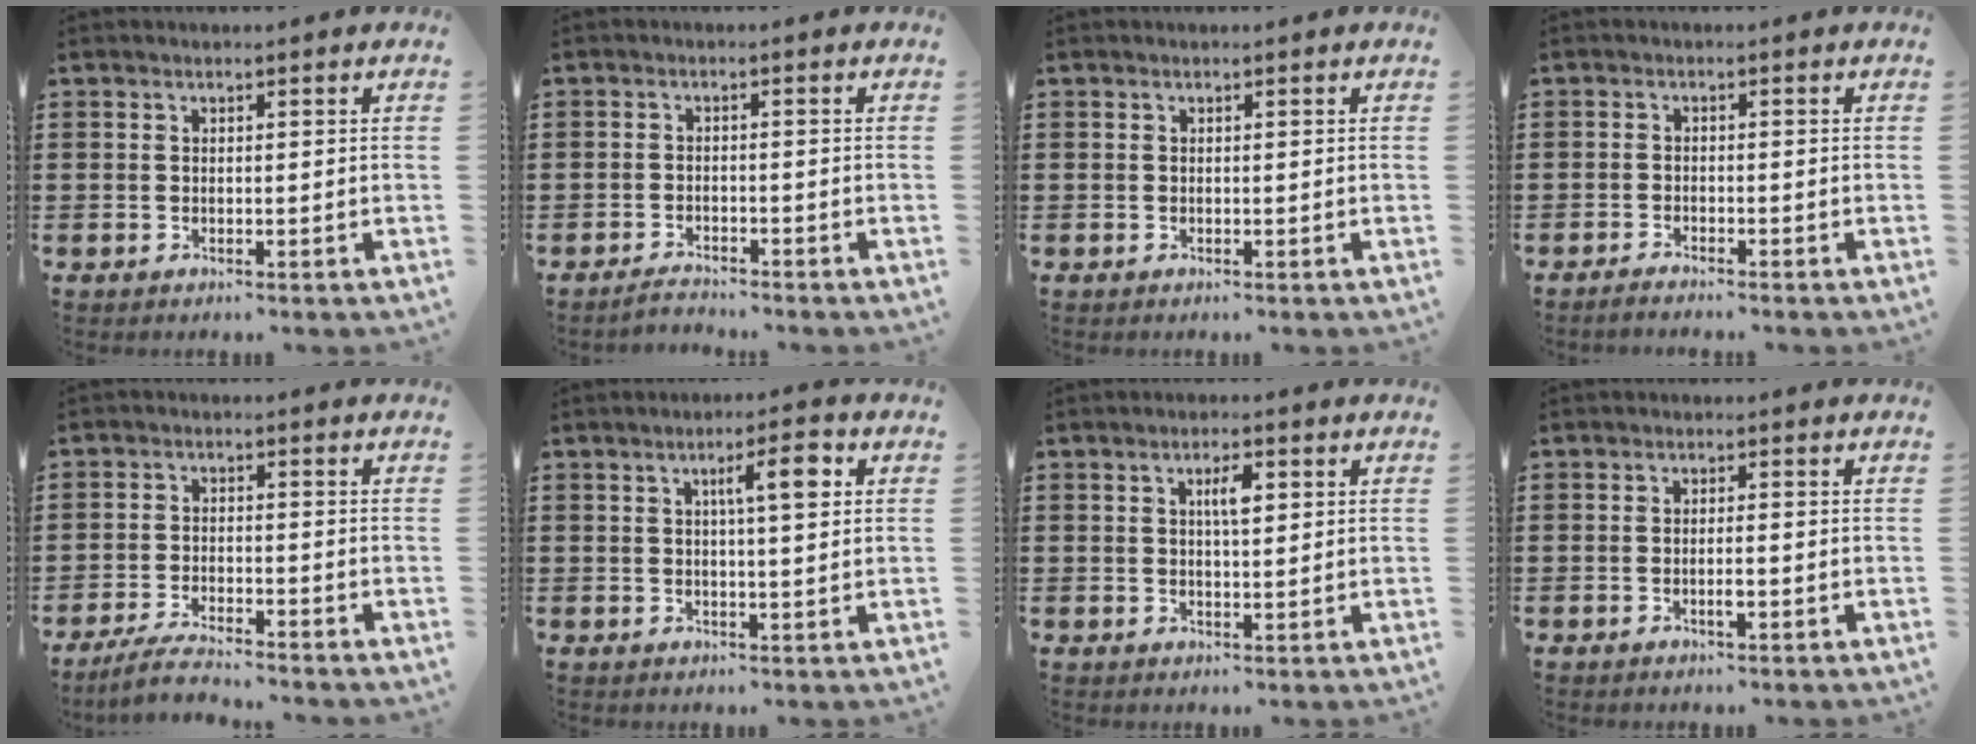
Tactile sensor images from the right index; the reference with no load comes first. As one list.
[{"total": 1.9, "force": [-1.9, 0.1, 0.0], "torque": [-0.005, 0.003, -0.039]}, {"total": 0.0}, {"total": 1.4, "force": [-1.4, -0.1, 0.1], "torque": [-0.003, 0.001, -0.027]}, {"total": 4.0, "force": [-3.8, 0.2, 1.1], "torque": [-0.026, -0.002, -0.077]}, {"total": 5.2, "force": [1.5, 1.1, 4.8], "torque": [-0.074, 0.000, 0.015]}, {"total": 3.4, "force": [0.9, 1.1, 3.1], "torque": [-0.055, 0.005, 0.010]}, {"total": 1.8, "force": [-0.7, 0.3, 1.7], "torque": [-0.038, -0.003, -0.015]}]